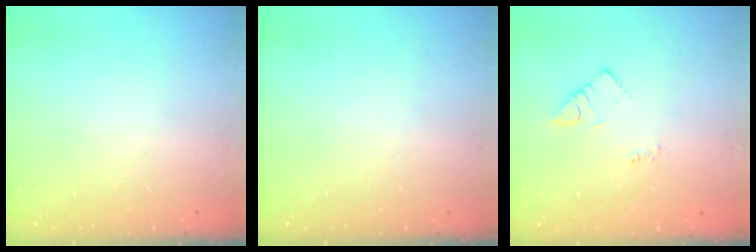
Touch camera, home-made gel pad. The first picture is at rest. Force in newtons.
{"total": 0.0}
{"total": 2.9, "press": 2.9, "slide": 0.3}